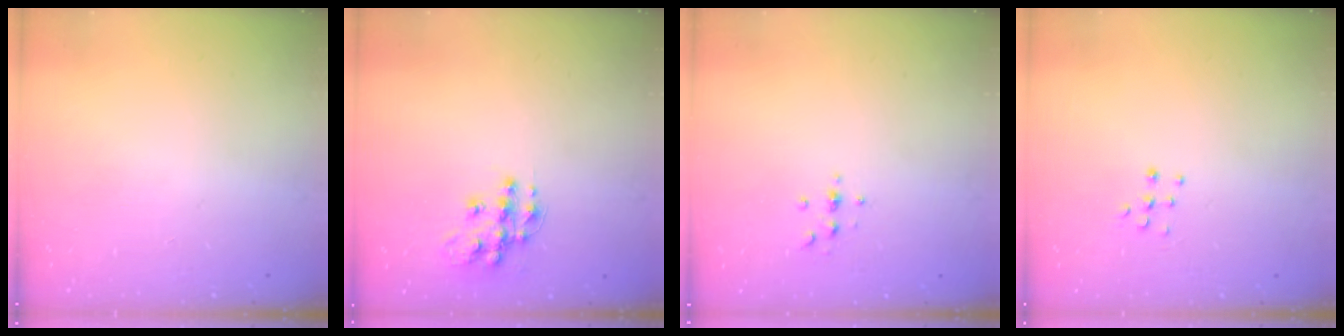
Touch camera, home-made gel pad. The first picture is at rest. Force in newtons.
{"total": 11.8, "press": 11.8, "slide": 0.7}
{"total": 2.3, "press": 2.2, "slide": 0.2}
{"total": 5.9, "press": 5.9, "slide": 0.4}